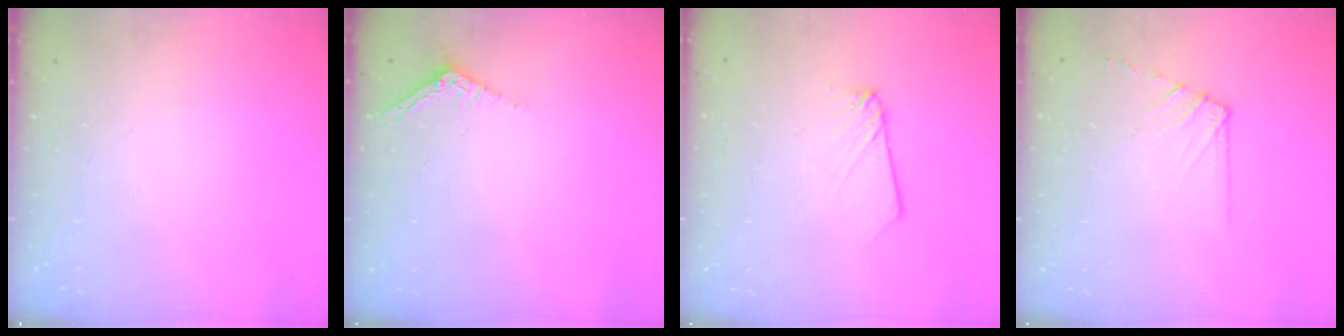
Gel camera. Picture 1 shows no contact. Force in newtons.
{"total": 2.5, "press": 2.5, "slide": 0.2}
{"total": 3.1, "press": 3.0, "slide": 0.3}
{"total": 6.8, "press": 6.7, "slide": 0.8}